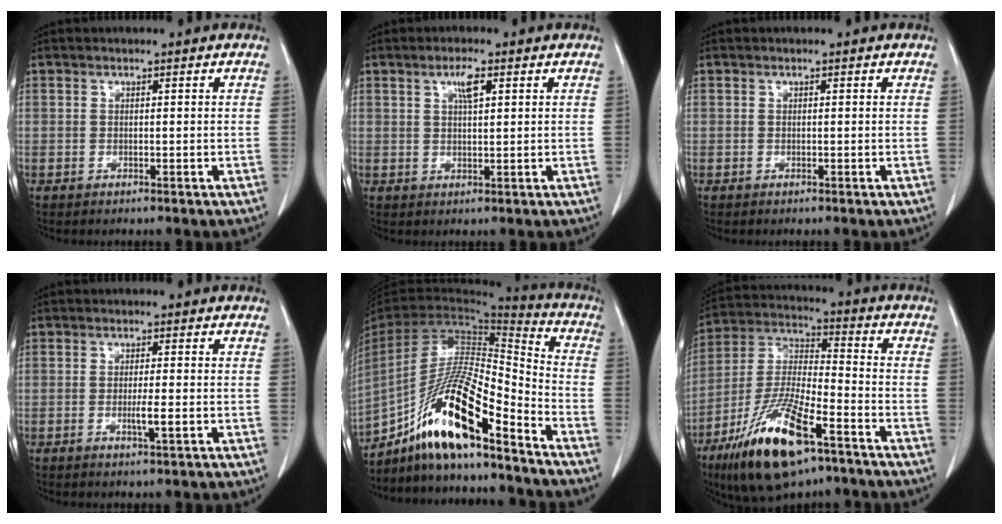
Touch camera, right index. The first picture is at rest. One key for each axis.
{"total": 3.0, "fx": 1.4, "fy": 0.6, "fz": 2.6, "tx": -0.049, "ty": 0.002, "tz": 0.024}
{"total": 0.0}
{"total": 2.8, "fx": -0.7, "fy": 0.0, "fz": 2.7, "tx": -0.049, "ty": -0.005, "tz": -0.011}
{"total": 17.0, "fx": -11.8, "fy": 1.8, "fz": 12.2, "tx": -0.236, "ty": -0.001, "tz": -0.213}
{"total": 17.9, "fx": -10.2, "fy": 4.6, "fz": 13.9, "tx": -0.299, "ty": -0.028, "tz": -0.183}